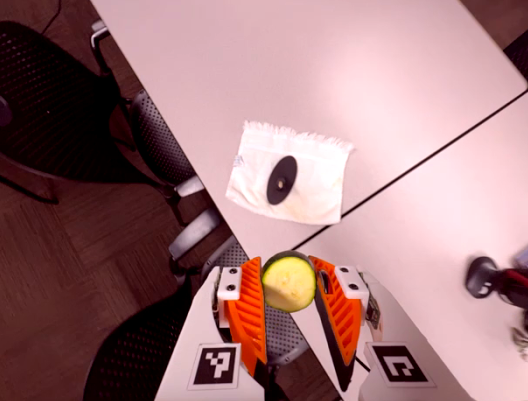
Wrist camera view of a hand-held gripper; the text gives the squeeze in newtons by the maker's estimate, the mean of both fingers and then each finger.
{"total": 8.9, "left": 8.9, "right": 8.9}